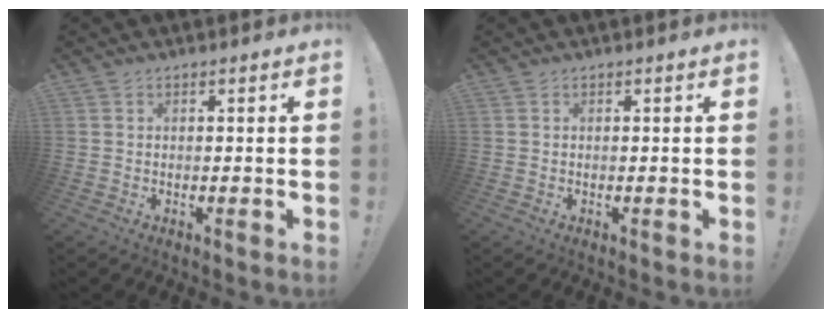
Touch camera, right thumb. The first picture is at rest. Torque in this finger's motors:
{"motor_torque": [0.00, 0.00, 0.00, 0.00, 0.00]}